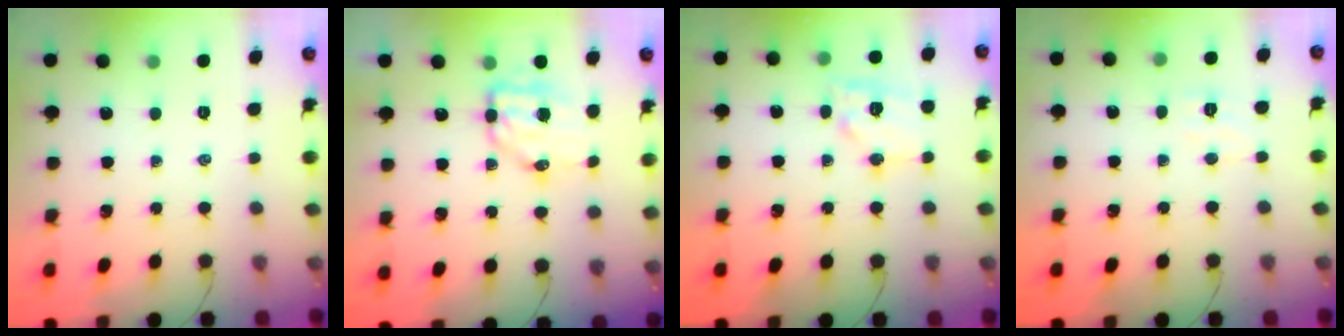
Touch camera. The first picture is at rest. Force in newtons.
{"total": 7.9, "press": 7.8, "slide": 1.3}
{"total": 12.2, "press": 12.2, "slide": 1.2}
{"total": 4.7, "press": 4.5, "slide": 1.1}